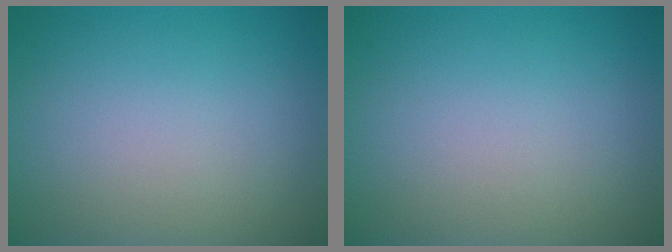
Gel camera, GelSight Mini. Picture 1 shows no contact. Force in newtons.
{"total": 0.0}